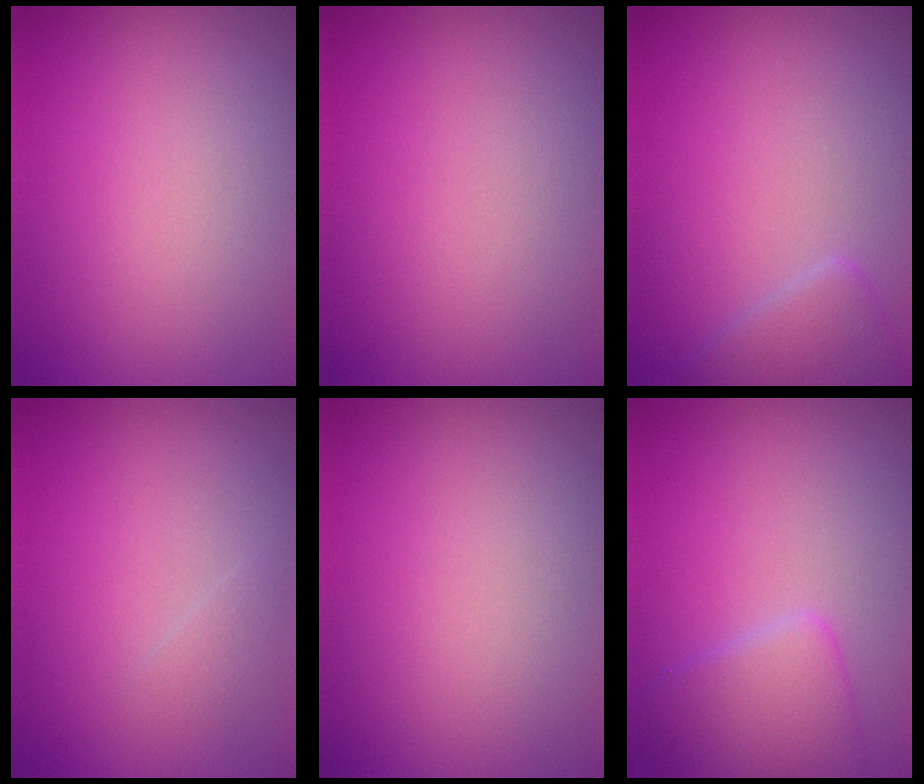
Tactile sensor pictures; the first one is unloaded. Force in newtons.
{"total": 0.0}
{"total": 2.2, "press": 2.2, "slide": 0.2}
{"total": 0.8, "press": 0.8, "slide": 0.0}
{"total": 0.0}
{"total": 3.5, "press": 3.5, "slide": 0.2}